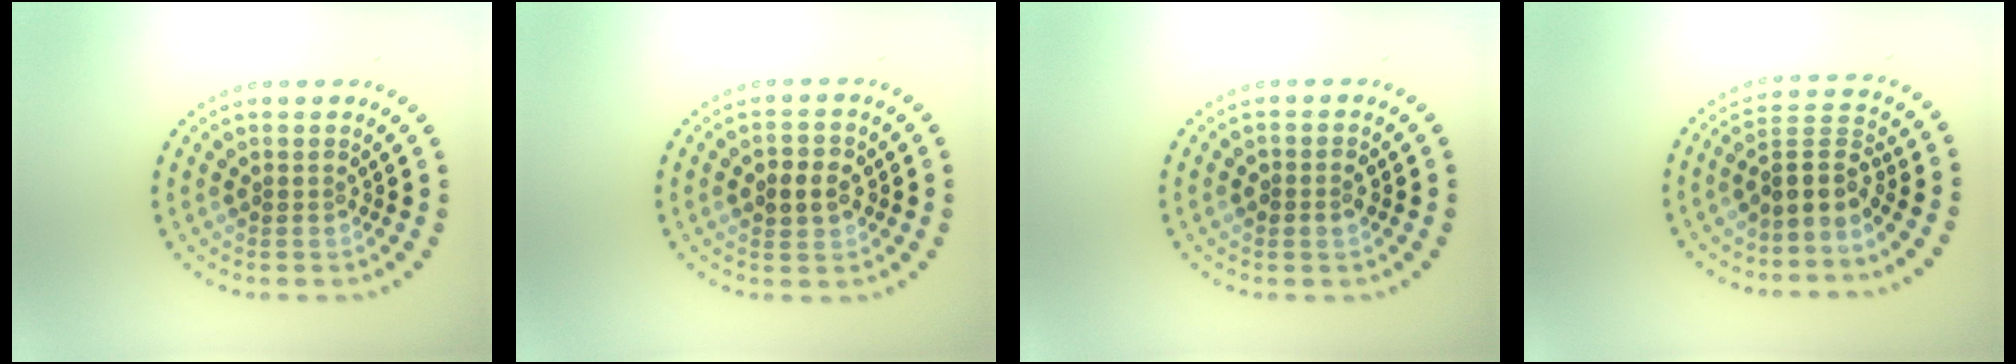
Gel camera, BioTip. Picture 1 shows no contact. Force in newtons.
{"total": 3.0, "press": 3.0, "slide": 0.2}
{"total": 1.5, "press": 1.5, "slide": 0.3}
{"total": 3.2, "press": 2.5, "slide": 2.1}